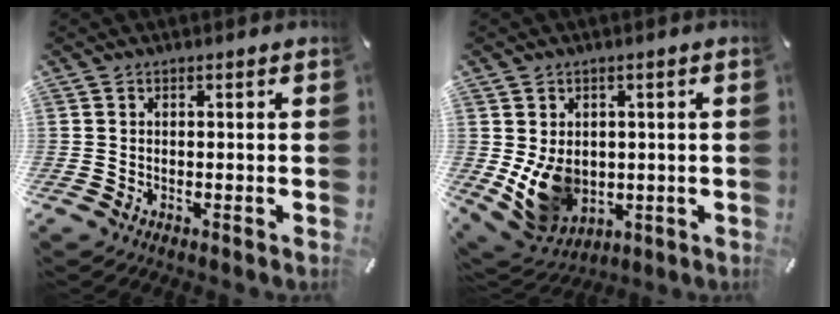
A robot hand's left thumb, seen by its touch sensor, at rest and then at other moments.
{"total": 11.3, "force": [-0.5, 9.3, 6.3], "torque": [-0.133, -0.012, -0.002]}